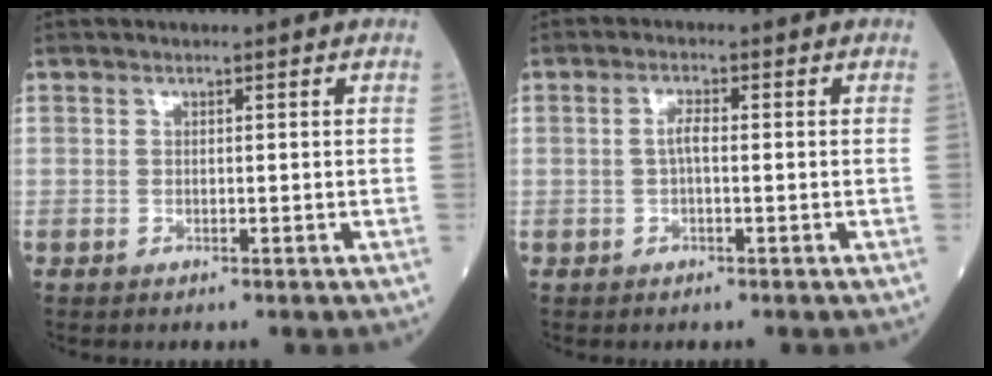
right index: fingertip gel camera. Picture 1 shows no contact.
{"total": 2.1, "force": [-0.1, 0.5, 2.0], "torque": [-0.040, 0.004, -0.003]}